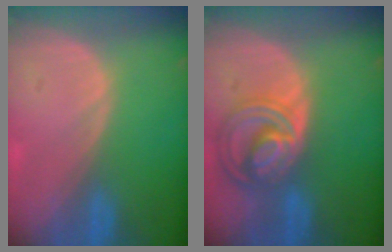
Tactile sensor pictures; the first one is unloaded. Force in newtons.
{"total": 8.7, "press": 7.5, "slide": 4.4}